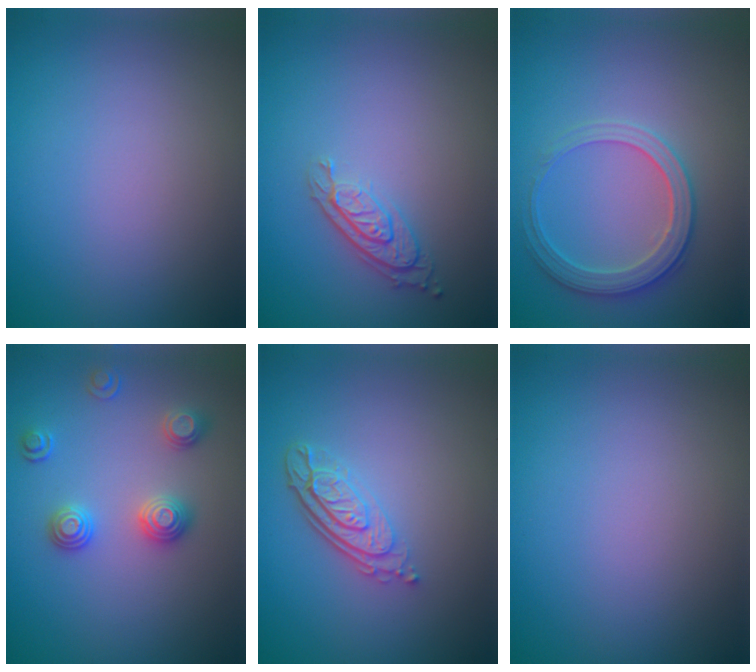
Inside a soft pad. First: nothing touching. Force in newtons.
{"total": 2.9, "press": 2.0, "slide": 2.0}
{"total": 3.3, "press": 3.2, "slide": 0.4}
{"total": 2.7, "press": 2.6, "slide": 0.9}
{"total": 3.9, "press": 2.8, "slide": 2.7}
{"total": 0.0}